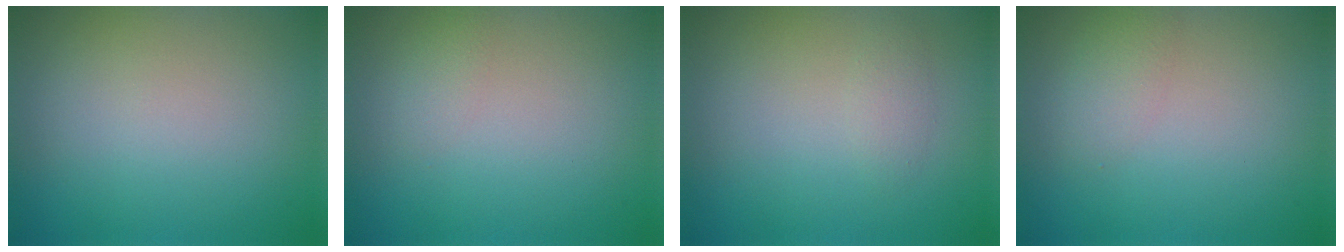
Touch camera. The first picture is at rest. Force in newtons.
{"total": 0.8, "press": 0.8, "slide": 0.0}
{"total": 1.0, "press": 1.0, "slide": 0.1}
{"total": 1.5, "press": 1.5, "slide": 0.0}